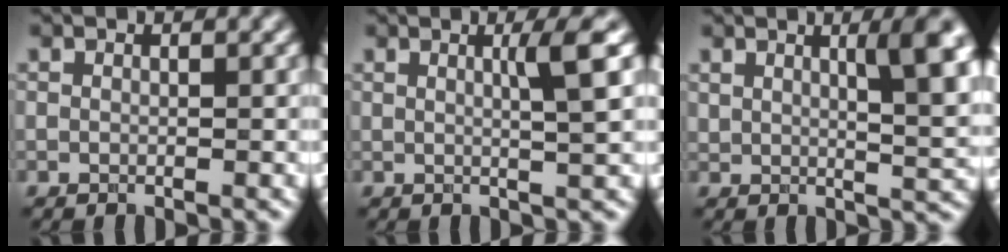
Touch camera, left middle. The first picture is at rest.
{"total": 2.8, "force": [0.7, 0.0, 2.7], "torque": [-0.040, 0.007, 0.017]}
{"total": 5.6, "force": [2.3, 1.3, 4.9], "torque": [-0.058, 0.003, 0.048]}